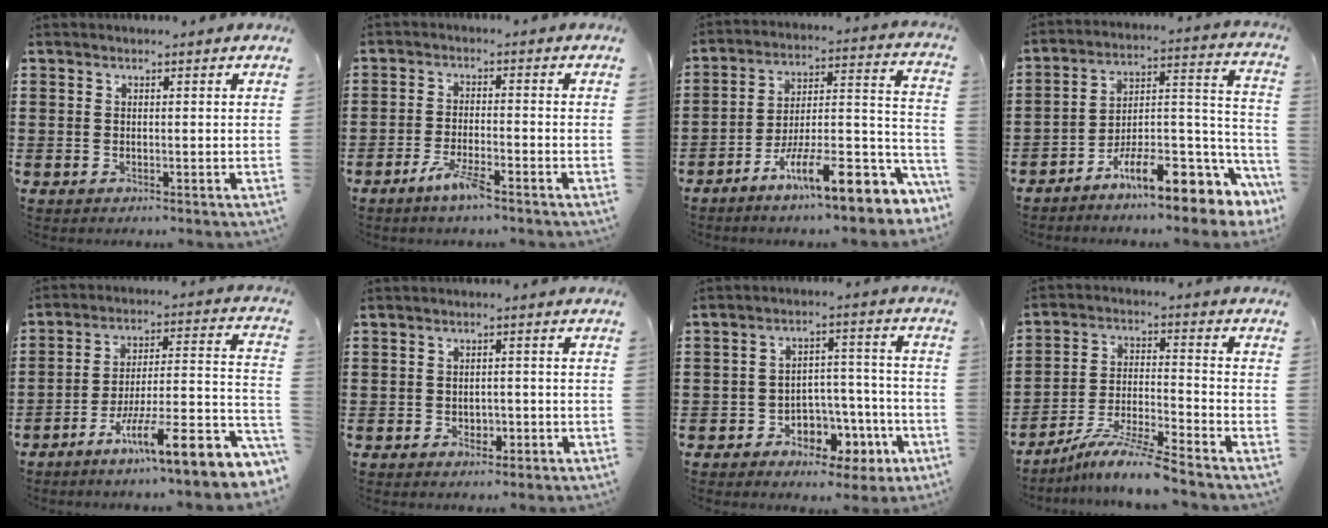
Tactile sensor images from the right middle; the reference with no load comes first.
{"total": 4.5, "force": [-3.1, 0.5, 3.2], "torque": [-0.072, -0.005, -0.059]}
{"total": 12.3, "force": [-8.0, 2.3, 9.0], "torque": [-0.132, 0.003, -0.142]}
{"total": 10.3, "force": [-7.2, 3.5, 6.5], "torque": [-0.095, 0.004, -0.134]}
{"total": 9.9, "force": [-6.3, -0.2, 7.6], "torque": [-0.107, -0.020, -0.127]}
{"total": 1.7, "force": [-1.0, 1.1, 0.8], "torque": [-0.020, 0.003, -0.022]}
{"total": 5.8, "force": [-3.4, 4.0, 2.4], "torque": [-0.038, 0.021, -0.062]}
{"total": 8.3, "force": [-7.3, -0.3, 3.8], "torque": [-0.074, -0.004, -0.141]}